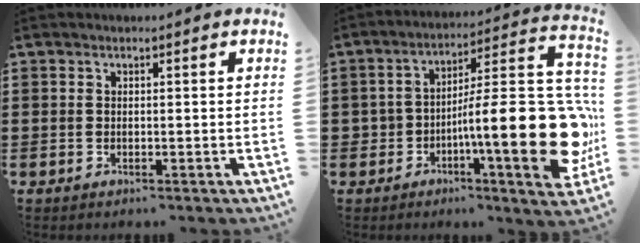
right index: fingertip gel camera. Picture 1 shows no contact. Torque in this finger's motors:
{"motor_torque": [2.14, 0.00, 1.05, 0.21]}